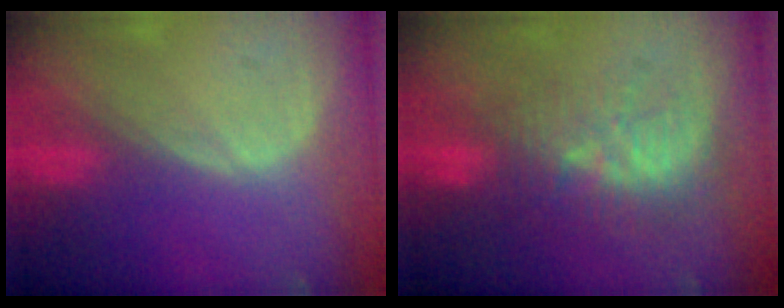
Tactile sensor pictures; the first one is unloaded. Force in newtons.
{"total": 9.1, "press": 8.7, "slide": 2.7}